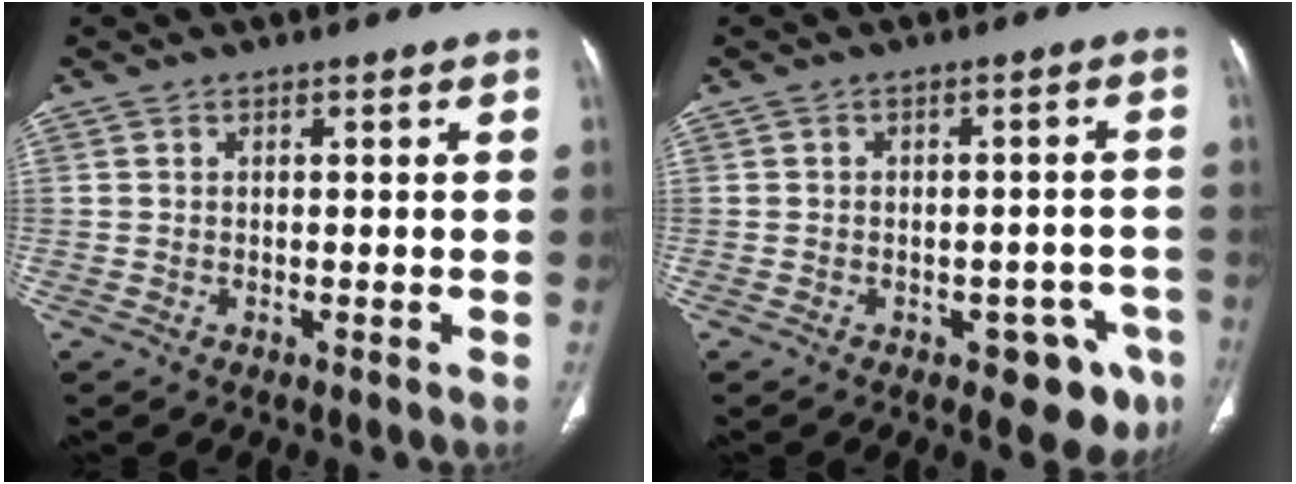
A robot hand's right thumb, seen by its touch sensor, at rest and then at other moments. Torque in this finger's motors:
{"motor_torque": [0.74, 0.50, -0.17, -0.04, 0.03]}